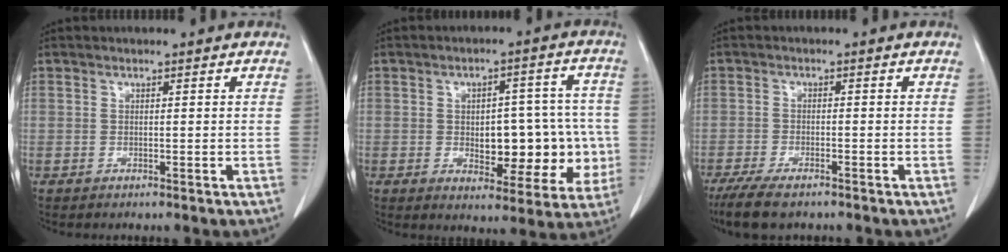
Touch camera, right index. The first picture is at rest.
{"total": 11.6, "force": [-1.8, 5.9, 9.8], "torque": [-0.106, 0.031, -0.008]}
{"total": 7.0, "force": [-5.3, 1.8, 4.1], "torque": [-0.072, -0.015, -0.088]}